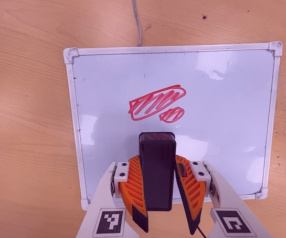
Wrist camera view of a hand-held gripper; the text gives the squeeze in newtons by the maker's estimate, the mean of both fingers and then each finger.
{"total": 9.1, "left": 7.5, "right": 10.7}